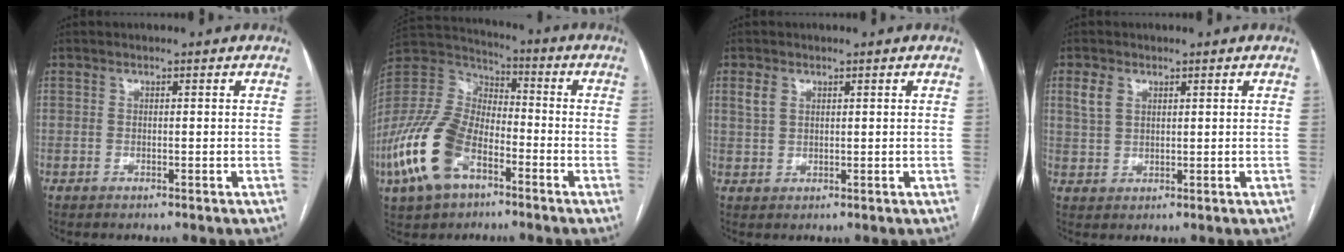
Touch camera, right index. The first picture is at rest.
{"total": 16.9, "force": [-7.8, 9.1, 11.9], "torque": [-0.268, 0.004, -0.151]}
{"total": 2.3, "force": [1.2, 1.5, 1.2], "torque": [-0.034, 0.010, 0.030]}
{"total": 3.2, "force": [1.6, 2.1, 1.8], "torque": [-0.046, 0.012, 0.040]}